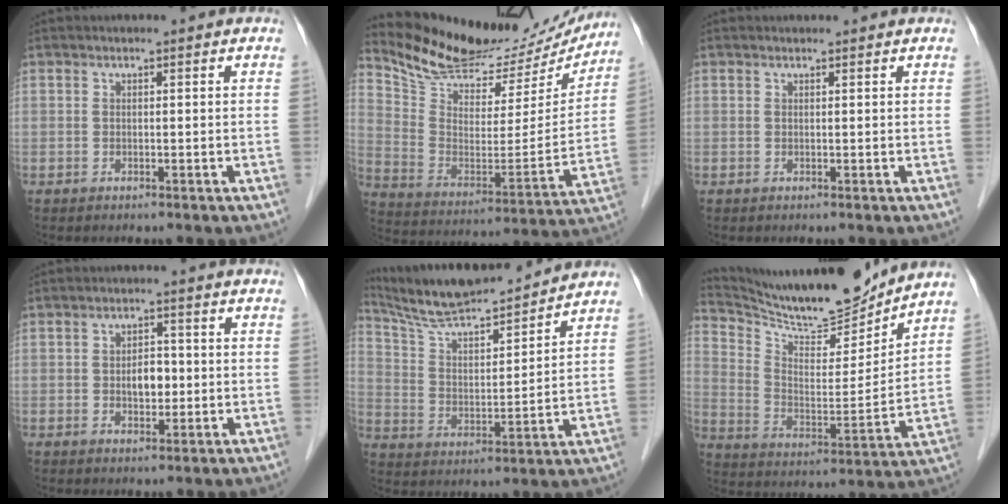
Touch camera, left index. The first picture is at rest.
{"total": 23.9, "force": [22.1, 7.0, 5.9], "torque": [-0.101, -0.032, 0.324]}
{"total": 1.0, "force": [1.0, 0.1, 0.1], "torque": [-0.009, 0.010, 0.018]}
{"total": 3.5, "force": [-0.3, 2.1, 2.8], "torque": [-0.044, 0.005, -0.001]}
{"total": 16.0, "force": [14.7, 1.6, 6.1], "torque": [-0.115, 0.011, 0.256]}
{"total": 16.0, "force": [15.3, 1.2, 4.4], "torque": [-0.094, -0.023, 0.258]}